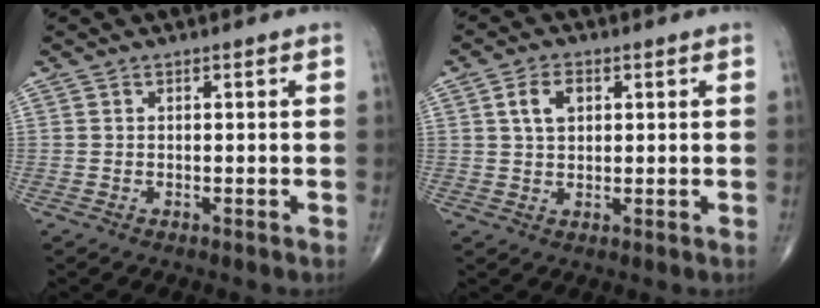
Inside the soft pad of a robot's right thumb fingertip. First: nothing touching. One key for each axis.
{"total": 4.5, "fx": 1.4, "fy": 2.9, "fz": 3.1, "tx": -0.052, "ty": 0.001, "tz": 0.025}